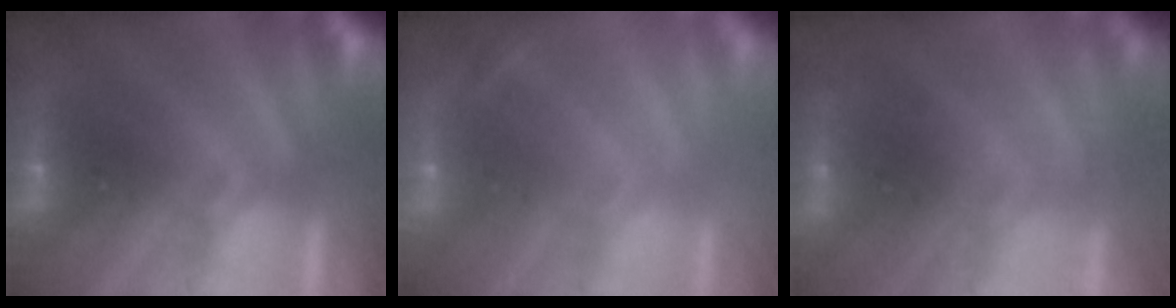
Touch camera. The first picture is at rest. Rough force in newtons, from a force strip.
{"total": 2.0}
{"total": 2.1}